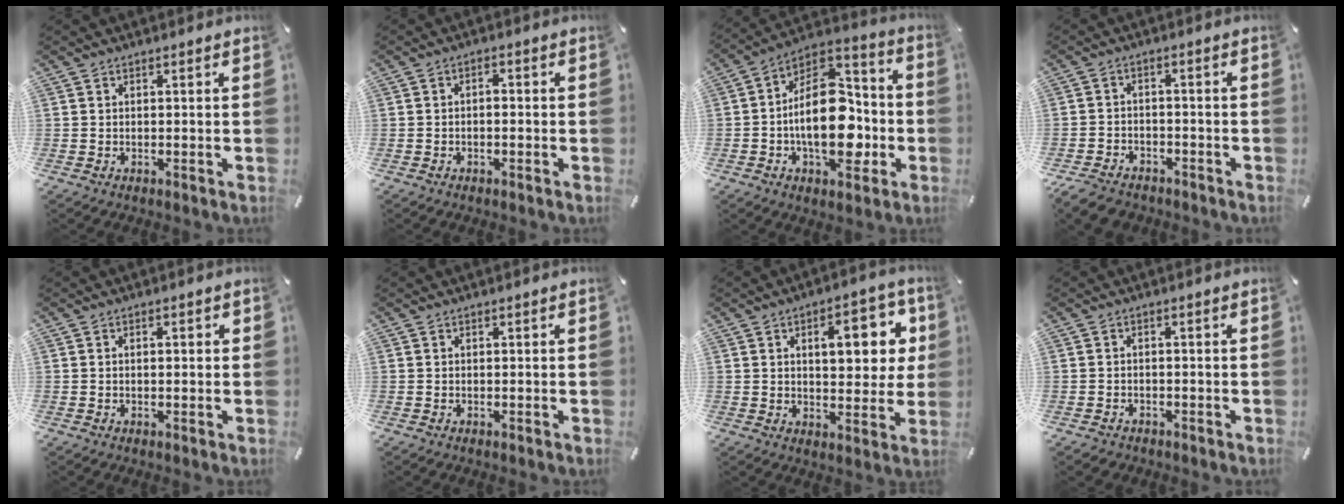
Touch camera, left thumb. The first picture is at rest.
{"total": 1.7, "force": [-0.8, 0.8, 1.2], "torque": [-0.025, 0.008, -0.018]}
{"total": 19.2, "force": [-3.6, 12.1, 14.5], "torque": [-0.229, 0.002, -0.059]}
{"total": 5.2, "force": [-4.2, 2.7, 1.6], "torque": [-0.040, 0.018, -0.083]}
{"total": 1.3, "force": [0.0, 0.7, 1.1], "torque": [-0.021, 0.003, -0.002]}
{"total": 0.0}
{"total": 13.8, "force": [4.2, 7.1, 11.0], "torque": [-0.136, -0.005, 0.062]}
{"total": 1.4, "force": [-1.0, 0.9, 0.3], "torque": [-0.006, 0.005, -0.023]}